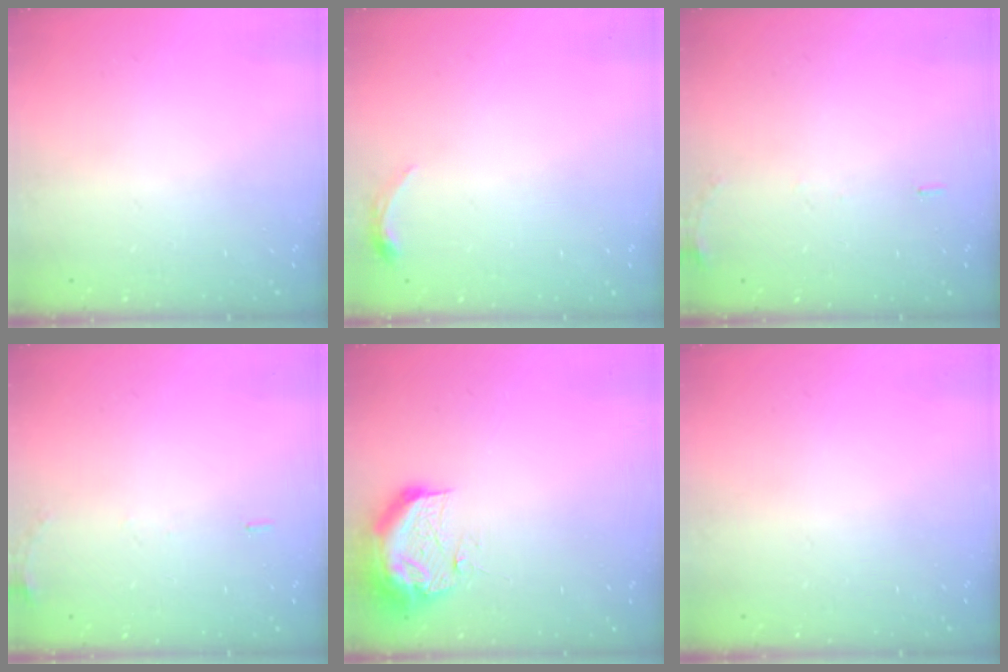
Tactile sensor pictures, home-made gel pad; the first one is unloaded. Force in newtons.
{"total": 3.4, "press": 3.3, "slide": 0.6}
{"total": 6.5, "press": 6.2, "slide": 1.8}
{"total": 6.5, "press": 6.2, "slide": 1.8}
{"total": 11.7, "press": 11.7, "slide": 1.3}
{"total": 0.0}